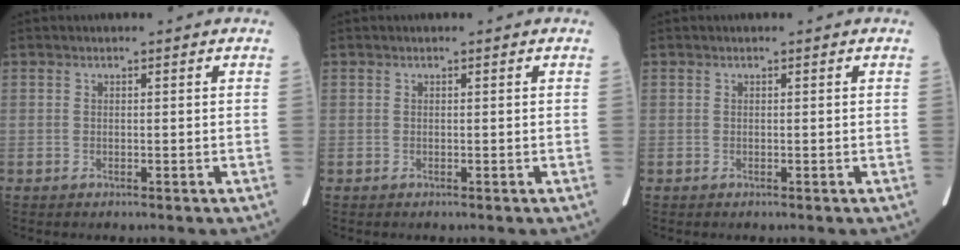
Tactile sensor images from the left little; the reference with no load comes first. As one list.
[{"total": 0.0}, {"total": 0.0}]